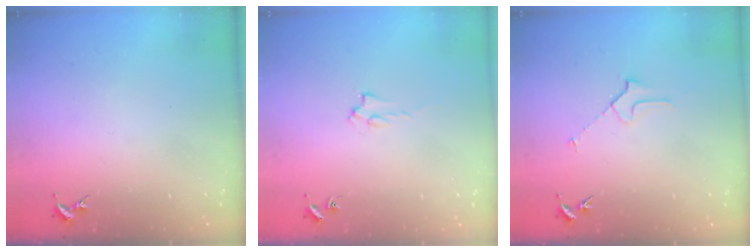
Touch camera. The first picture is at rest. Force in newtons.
{"total": 1.4, "press": 1.4, "slide": 0.2}
{"total": 2.3, "press": 2.3, "slide": 0.2}